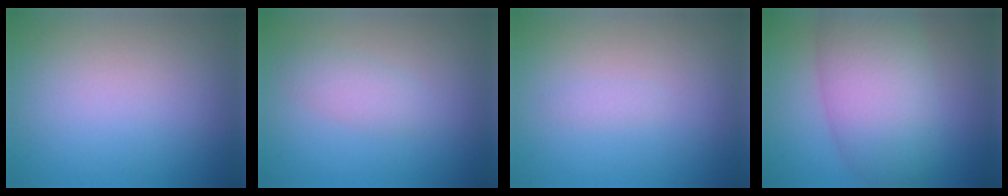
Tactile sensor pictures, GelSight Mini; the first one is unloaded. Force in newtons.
{"total": 1.8, "press": 1.8, "slide": 0.0}
{"total": 0.6, "press": 0.6, "slide": 0.1}
{"total": 8.7, "press": 8.7, "slide": 0.1}